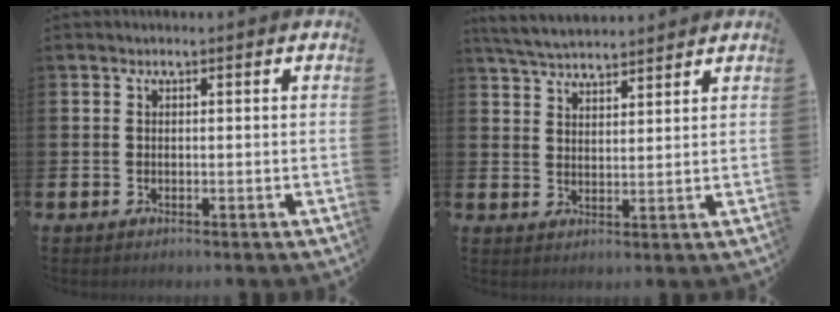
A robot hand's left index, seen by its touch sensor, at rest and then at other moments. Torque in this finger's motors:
{"motor_torque": [0.15, -0.36, 0.63, 0.16]}